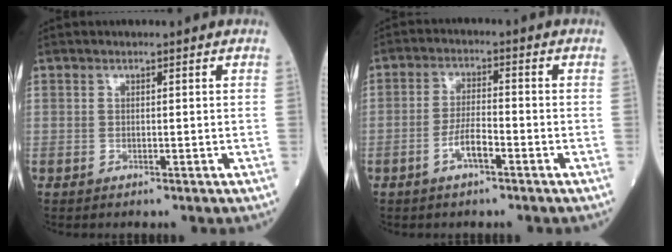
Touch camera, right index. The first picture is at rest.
{"total": 4.3, "force": [-2.2, 0.9, 3.5], "torque": [-0.069, 0.007, -0.044]}